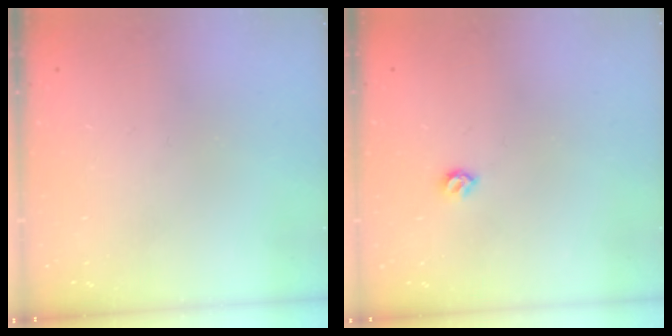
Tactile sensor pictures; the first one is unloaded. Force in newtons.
{"total": 4.9, "press": 4.8, "slide": 0.8}